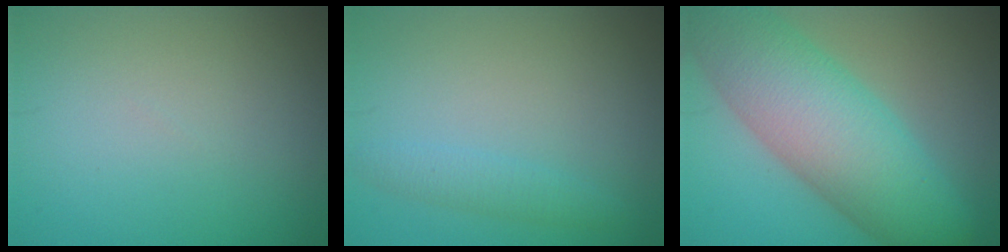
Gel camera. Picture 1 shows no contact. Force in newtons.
{"total": 1.7, "press": 1.7, "slide": 0.0}
{"total": 10.9, "press": 10.9, "slide": 0.3}